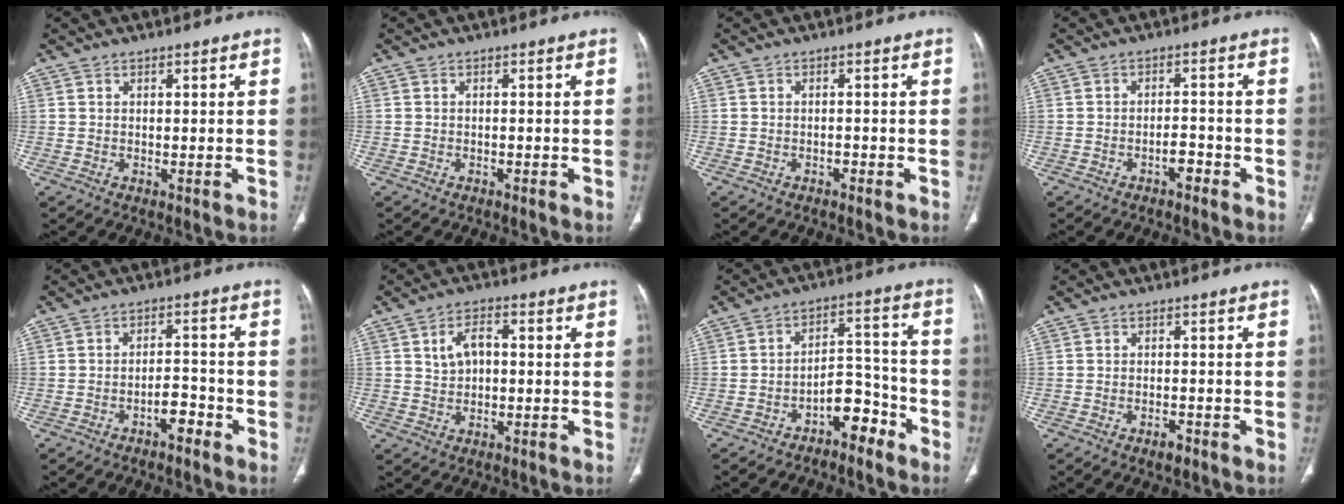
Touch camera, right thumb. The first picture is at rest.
{"total": 0.6, "force": [-0.4, 0.3, 0.2], "torque": [-0.008, 0.003, -0.008]}
{"total": 1.1, "force": [-0.8, 0.6, 0.5], "torque": [-0.009, 0.006, -0.013]}
{"total": 3.0, "force": [-1.9, 1.4, 1.8], "torque": [-0.021, 0.020, -0.029]}
{"total": 4.5, "force": [-2.8, 2.1, 2.8], "torque": [-0.034, 0.032, -0.044]}
{"total": 5.3, "force": [0.9, 3.4, 4.0], "torque": [-0.065, 0.012, 0.014]}
{"total": 8.4, "force": [-5.3, 4.4, 4.8], "torque": [-0.046, 0.069, -0.084]}
{"total": 2.2, "force": [-1.4, 1.0, 1.4], "torque": [-0.024, 0.006, -0.022]}